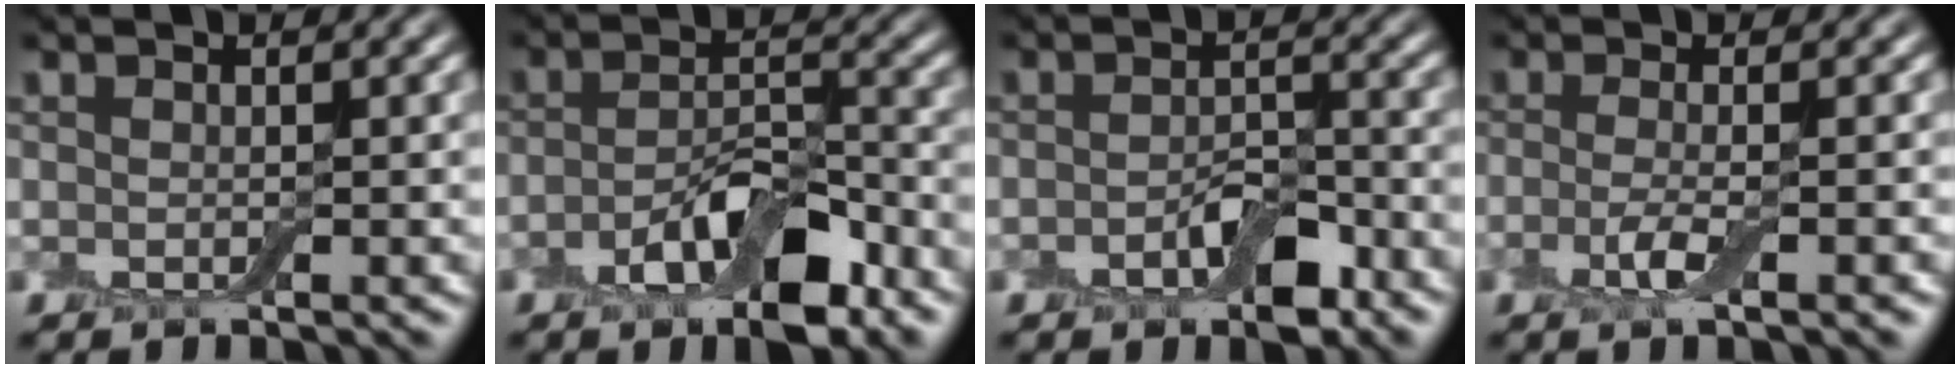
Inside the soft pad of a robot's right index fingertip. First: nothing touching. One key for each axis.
{"total": 6.6, "fx": -3.2, "fy": 2.7, "fz": 5.0, "tx": -0.086, "ty": 0.003, "tz": -0.059}
{"total": 3.8, "fx": -1.8, "fy": 1.9, "fz": 2.9, "tx": -0.043, "ty": 0.003, "tz": -0.027}
{"total": 2.9, "fx": -1.0, "fy": 0.7, "fz": 2.7, "tx": -0.057, "ty": -0.005, "tz": -0.023}